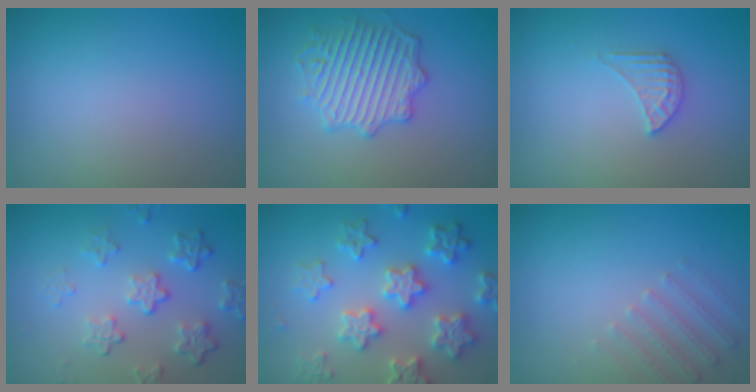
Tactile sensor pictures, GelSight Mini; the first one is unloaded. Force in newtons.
{"total": 4.0, "press": 4.0, "slide": 0.2}
{"total": 2.1, "press": 2.0, "slide": 0.4}
{"total": 4.4, "press": 3.2, "slide": 3.0}
{"total": 6.1, "press": 6.0, "slide": 1.3}
{"total": 1.9, "press": 1.8, "slide": 0.6}